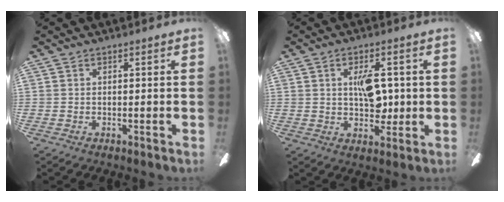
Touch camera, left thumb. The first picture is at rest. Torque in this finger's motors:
{"motor_torque": [0.40, 0.64, 1.06, -0.10, 0.03]}